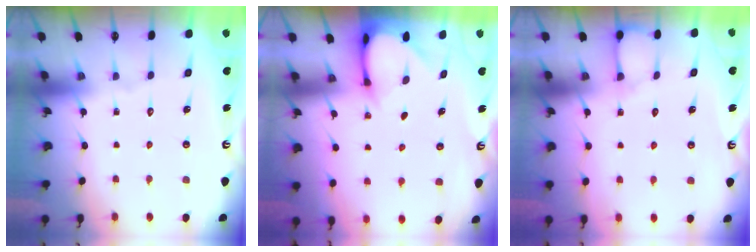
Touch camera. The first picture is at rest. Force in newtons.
{"total": 2.9, "press": 2.9, "slide": 0.2}
{"total": 4.6, "press": 4.5, "slide": 0.5}